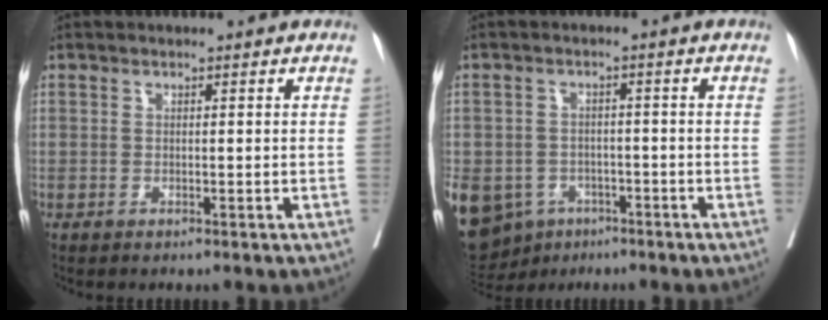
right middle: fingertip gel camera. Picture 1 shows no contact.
{"total": 16.3, "force": [-7.7, 12.9, 6.3], "torque": [-0.190, -0.002, -0.102]}